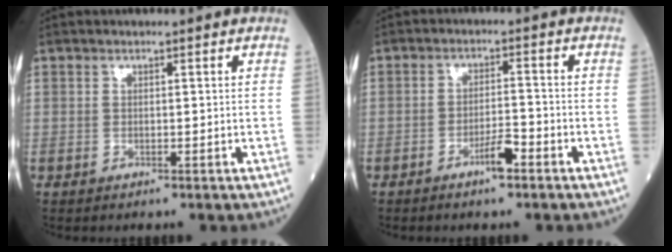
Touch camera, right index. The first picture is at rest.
{"total": 3.7, "force": [-2.4, 0.5, 2.8], "torque": [-0.049, 0.002, -0.043]}